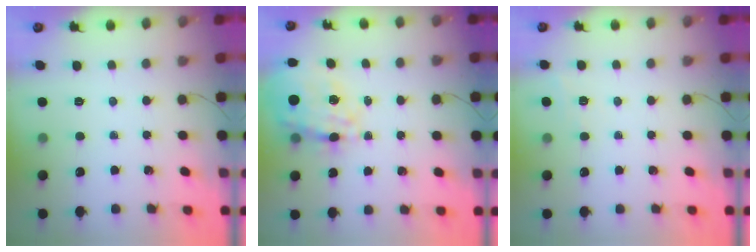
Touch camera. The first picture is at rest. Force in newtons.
{"total": 21.8, "press": 21.3, "slide": 4.7}
{"total": 6.1, "press": 5.9, "slide": 1.6}